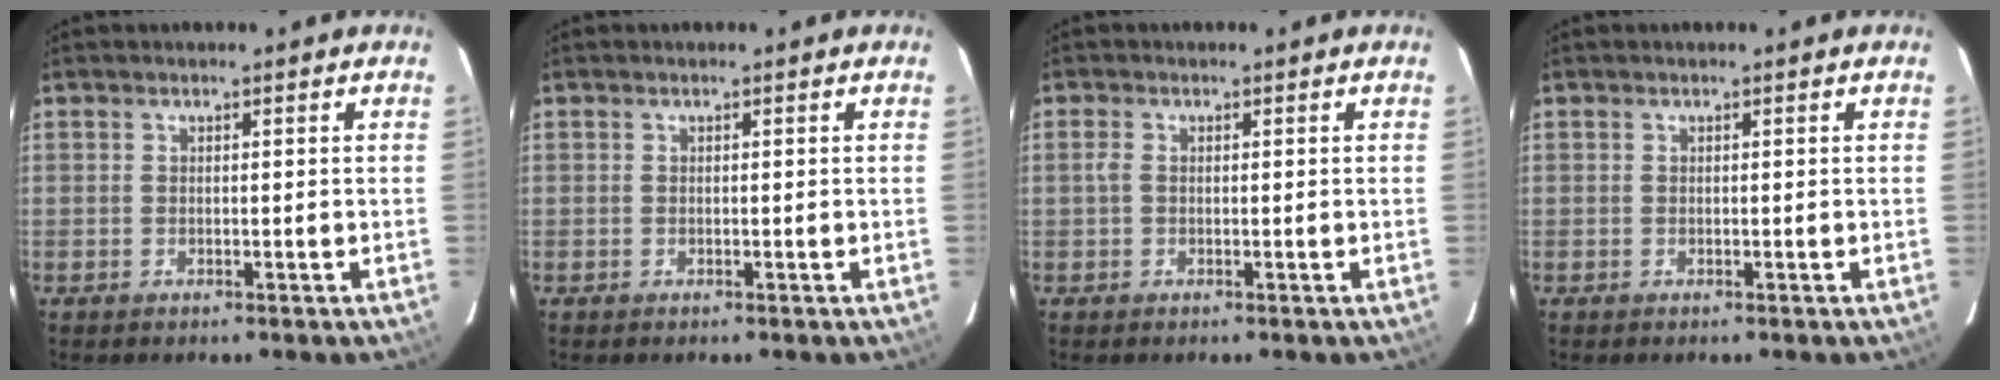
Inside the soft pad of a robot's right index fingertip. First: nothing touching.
{"total": 0.0}
{"total": 1.2, "force": [0.0, 0.8, 0.9], "torque": [-0.021, 0.002, -0.002]}
{"total": 0.0}